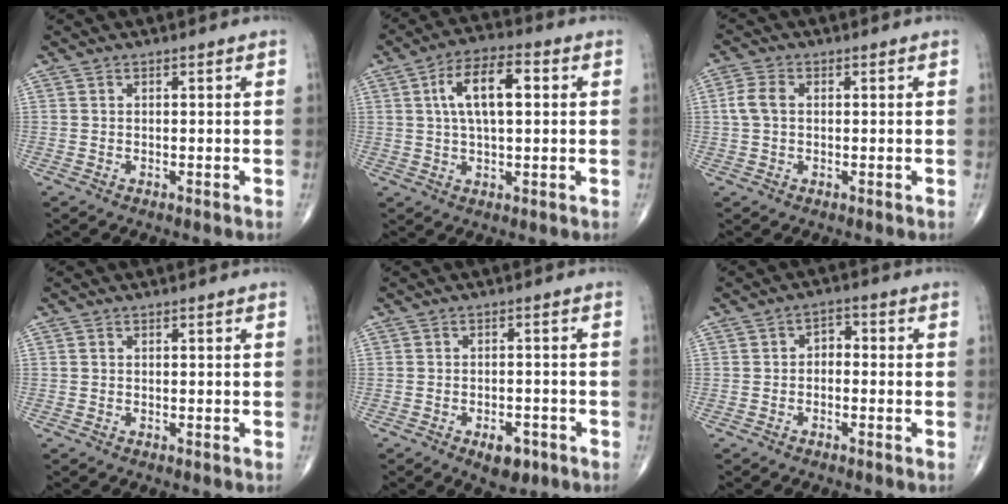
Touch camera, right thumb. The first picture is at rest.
{"total": 10.8, "force": [2.3, 4.8, 9.4], "torque": [-0.159, 0.017, 0.035]}
{"total": 4.0, "force": [0.4, 2.6, 2.9], "torque": [-0.069, 0.010, 0.003]}
{"total": 0.0}
{"total": 5.0, "force": [-2.6, 2.6, 3.3], "torque": [-0.035, 0.010, -0.033]}
{"total": 3.0, "force": [-0.6, 2.1, 2.0], "torque": [-0.015, 0.017, -0.022]}